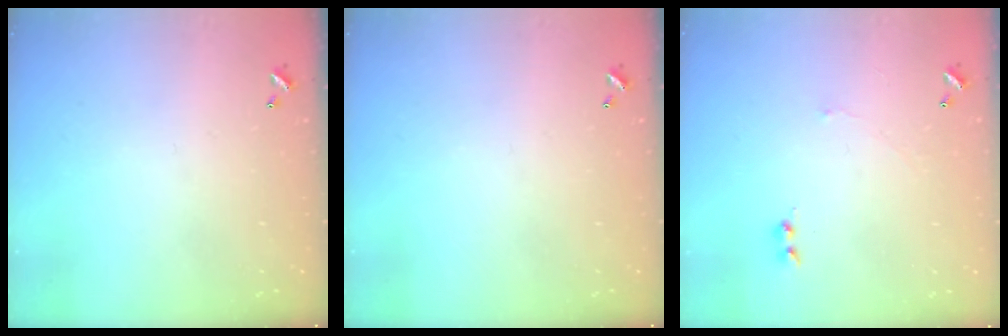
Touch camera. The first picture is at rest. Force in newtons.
{"total": 0.0}
{"total": 1.5, "press": 1.5, "slide": 0.5}